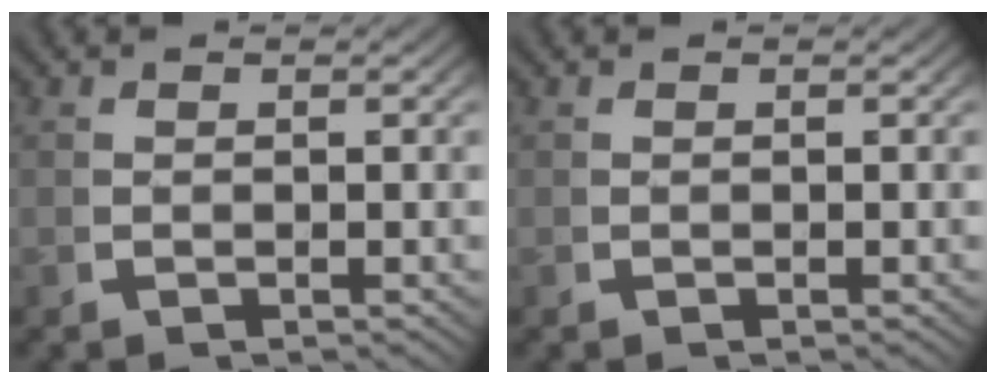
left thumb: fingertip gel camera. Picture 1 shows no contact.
{"total": 0.0}